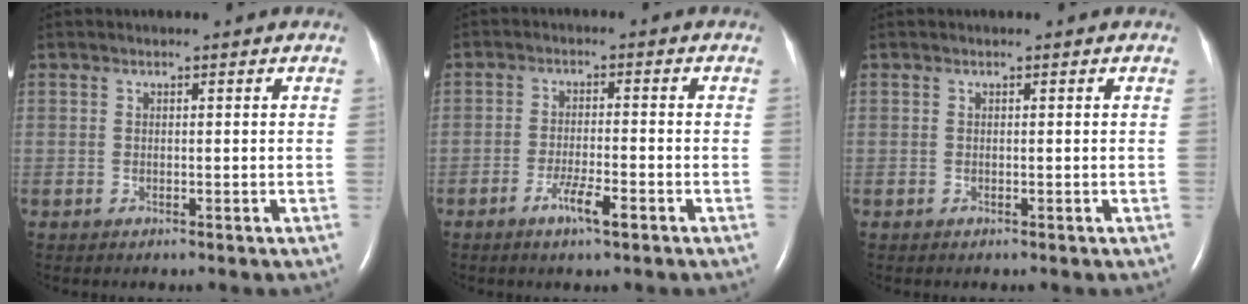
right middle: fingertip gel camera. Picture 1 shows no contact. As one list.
[{"total": 4.3, "force": [-2.4, 0.4, 3.5], "torque": [-0.068, -0.003, -0.044]}, {"total": 0.0}]